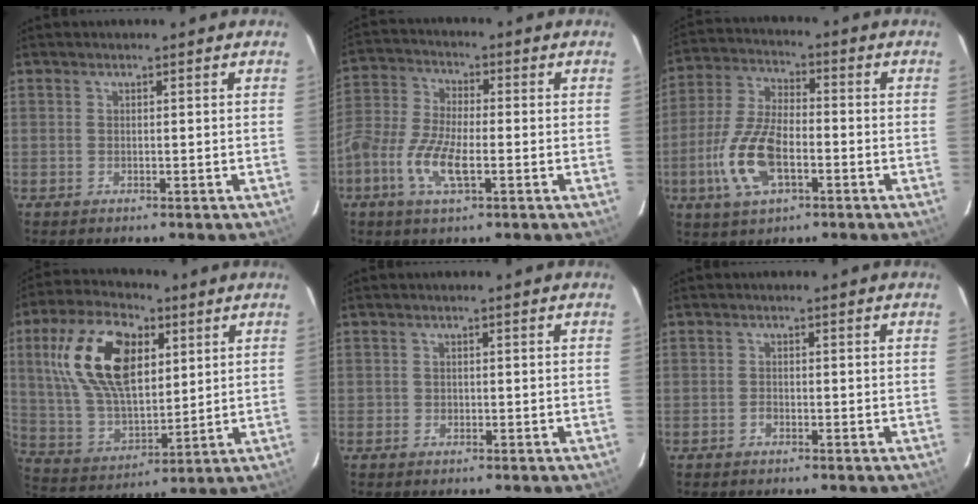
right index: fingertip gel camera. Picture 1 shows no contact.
{"total": 9.7, "force": [-3.6, 3.7, 8.3], "torque": [-0.183, 0.000, -0.077]}
{"total": 13.1, "force": [-4.4, 5.9, 10.8], "torque": [-0.237, 0.000, -0.082]}
{"total": 19.7, "force": [6.6, 10.5, 15.3], "torque": [-0.311, 0.023, 0.132]}
{"total": 0.9, "force": [-0.3, 0.8, 0.0], "torque": [0.002, 0.001, -0.004]}
{"total": 0.9, "force": [-0.6, 0.6, 0.2], "torque": [-0.003, 0.002, -0.013]}